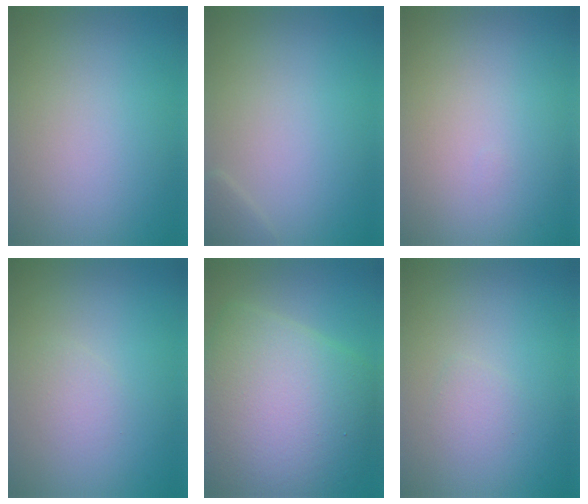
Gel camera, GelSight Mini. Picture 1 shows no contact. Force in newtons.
{"total": 0.8, "press": 0.8, "slide": 0.1}
{"total": 0.0}
{"total": 1.1, "press": 1.1, "slide": 0.1}
{"total": 12.1, "press": 12.1, "slide": 0.2}
{"total": 1.0, "press": 1.0, "slide": 0.1}